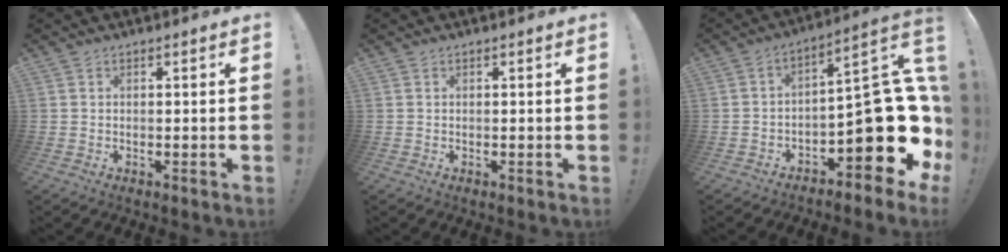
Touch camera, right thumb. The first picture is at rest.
{"total": 0.0}
{"total": 18.0, "force": [-4.6, 7.7, 15.6], "torque": [-0.195, 0.009, -0.065]}